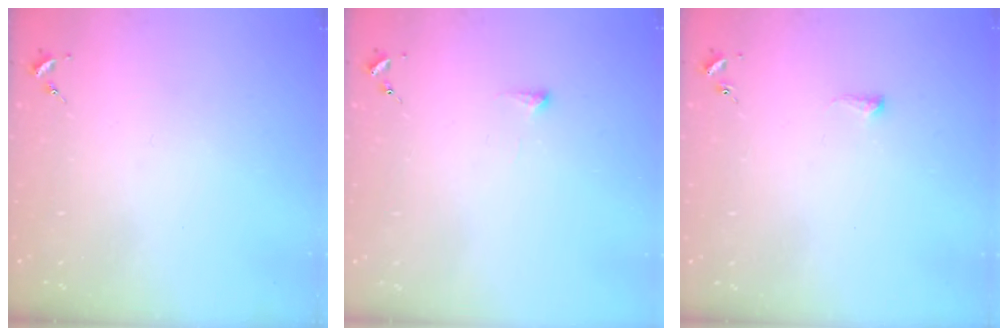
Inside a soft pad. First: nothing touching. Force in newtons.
{"total": 4.3, "press": 4.2, "slide": 1.2}
{"total": 4.3, "press": 4.3, "slide": 0.7}